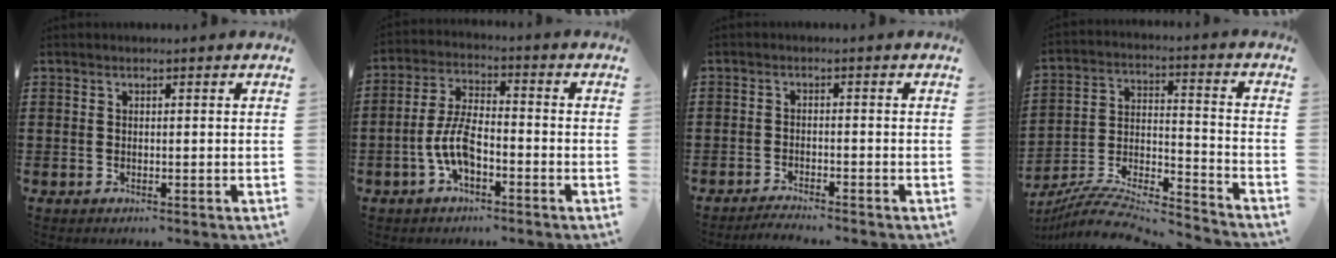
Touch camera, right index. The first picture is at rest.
{"total": 7.2, "force": [-2.7, 3.1, 5.9], "torque": [-0.141, -0.001, -0.059]}
{"total": 2.1, "force": [-2.1, -0.1, 0.2], "torque": [-0.006, 0.003, -0.043]}
{"total": 9.1, "force": [-8.4, 1.4, 3.4], "torque": [-0.064, 0.004, -0.168]}